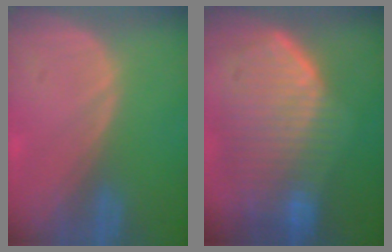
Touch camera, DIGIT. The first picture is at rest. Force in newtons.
{"total": 10.6, "press": 9.2, "slide": 5.2}